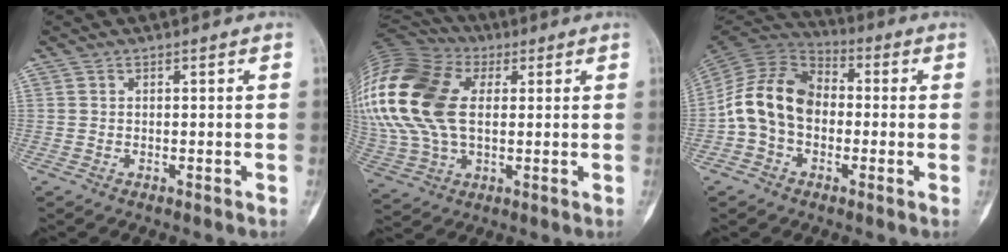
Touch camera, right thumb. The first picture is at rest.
{"total": 27.3, "force": [5.2, 17.2, 20.5], "torque": [-0.486, 0.031, 0.100]}
{"total": 13.4, "force": [-1.5, 9.9, 8.9], "torque": [-0.152, 0.038, -0.040]}